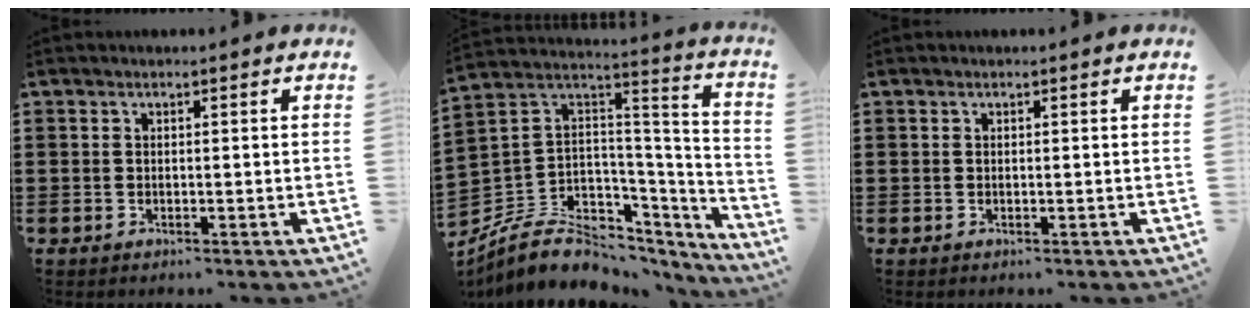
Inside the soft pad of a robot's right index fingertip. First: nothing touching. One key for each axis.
{"total": 8.4, "fx": -4.7, "fy": 6.2, "fz": 3.0, "tx": -0.087, "ty": -0.006, "tz": -0.084}
{"total": 0.0}